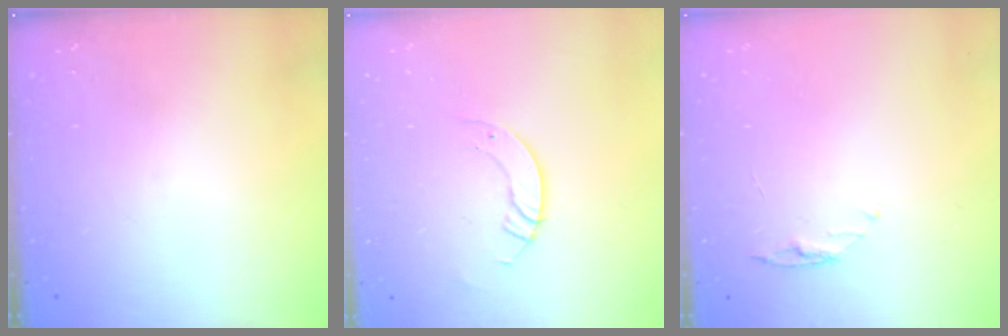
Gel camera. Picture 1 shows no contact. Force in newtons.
{"total": 3.5, "press": 3.5, "slide": 0.1}
{"total": 3.9, "press": 3.9, "slide": 0.4}